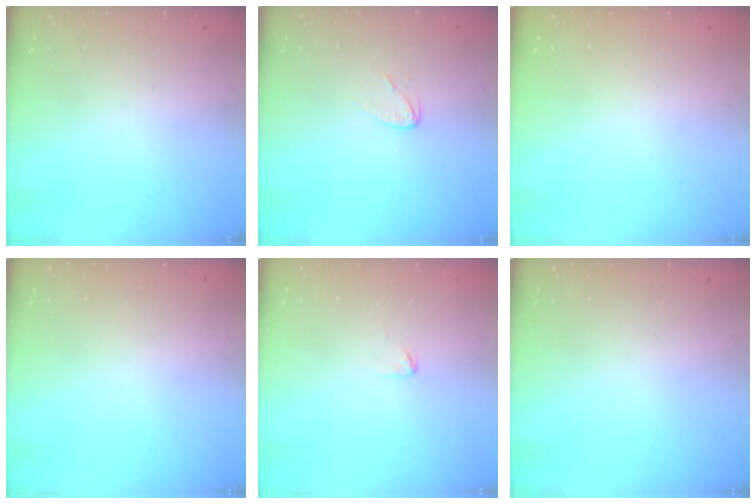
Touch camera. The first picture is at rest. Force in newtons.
{"total": 3.2, "press": 3.1, "slide": 0.3}
{"total": 0.0}
{"total": 0.0}
{"total": 2.9, "press": 2.9, "slide": 0.1}
{"total": 0.0}